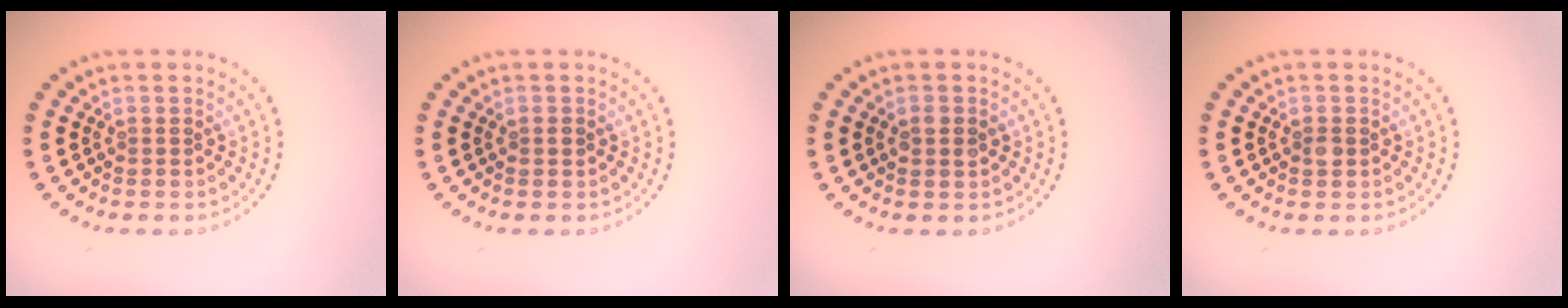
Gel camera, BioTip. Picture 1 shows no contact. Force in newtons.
{"total": 0.8, "press": 0.8, "slide": 0.2}
{"total": 1.2, "press": 1.2, "slide": 0.1}
{"total": 1.0, "press": 1.0, "slide": 0.1}